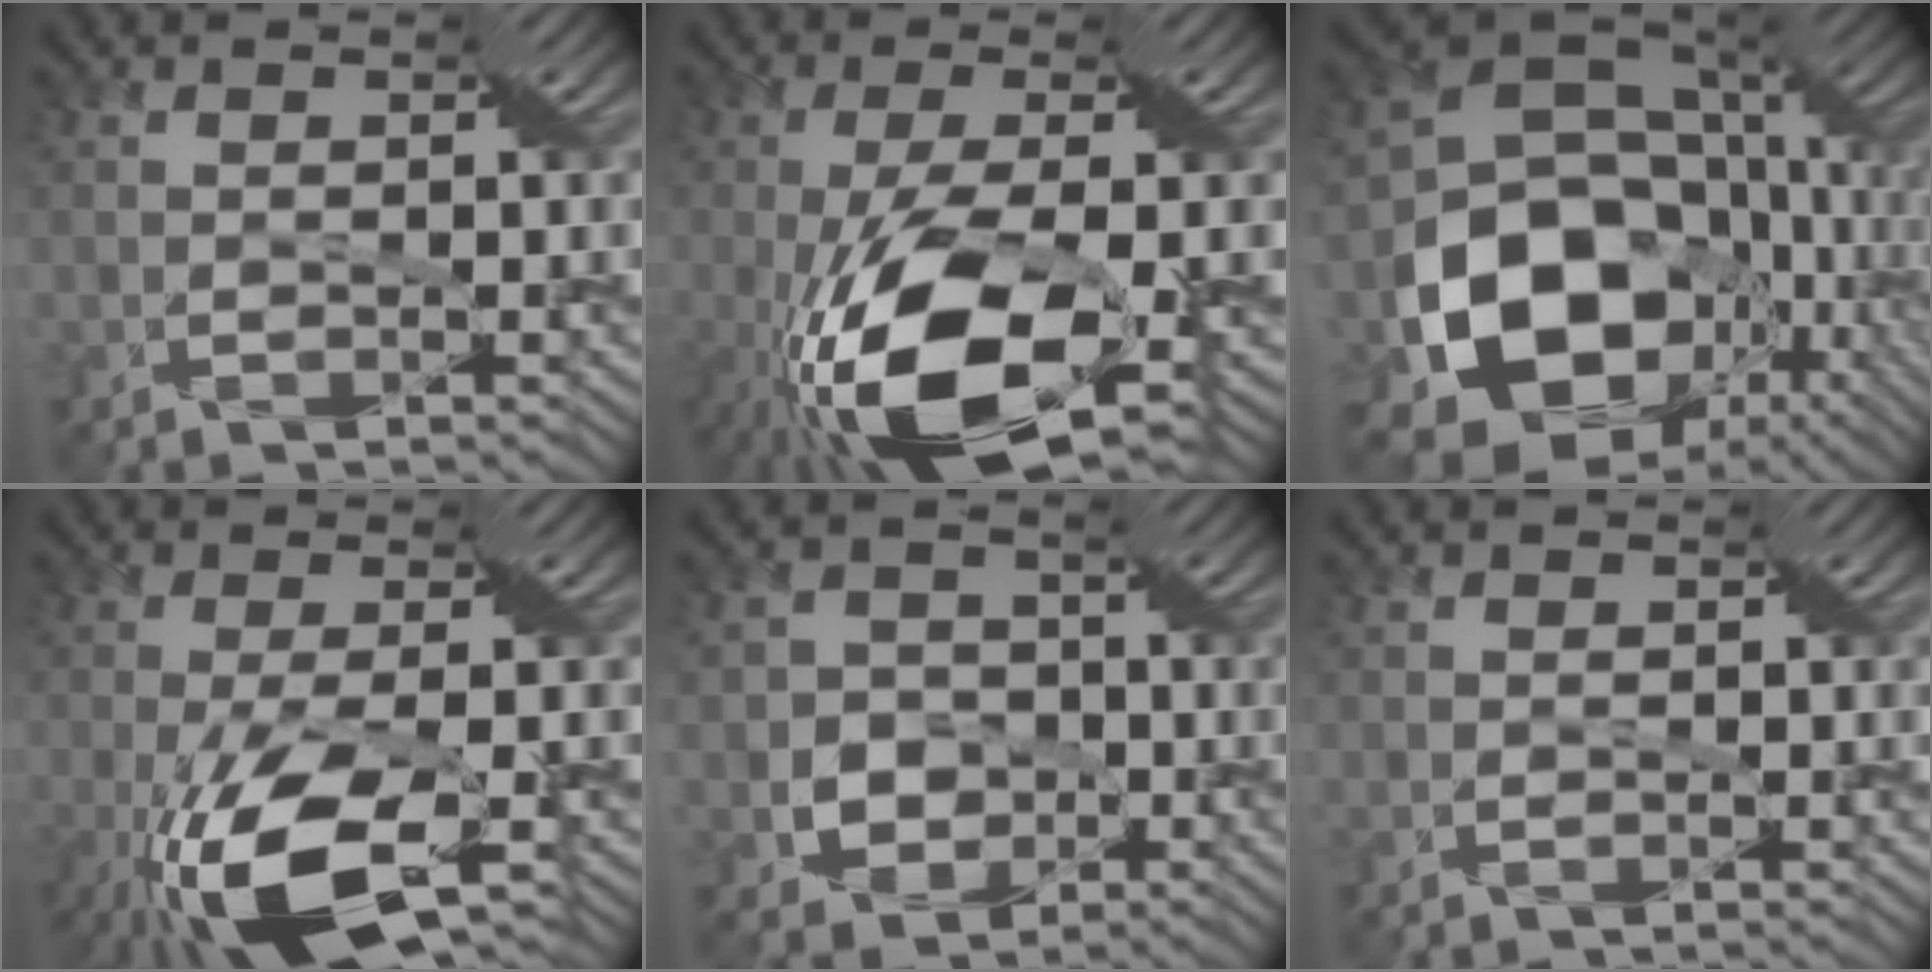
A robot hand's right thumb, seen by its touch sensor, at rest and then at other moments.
{"total": 14.9, "force": [-6.2, 5.3, 12.5], "torque": [-0.253, -0.023, -0.111]}
{"total": 17.6, "force": [-3.6, 13.3, 10.9], "torque": [-0.248, -0.038, -0.046]}
{"total": 12.1, "force": [-5.4, 4.0, 10.1], "torque": [-0.212, -0.033, -0.090]}
{"total": 5.0, "force": [-1.0, 4.5, 2.0], "torque": [-0.055, -0.011, -0.038]}
{"total": 0.8, "force": [-0.2, 0.7, 0.4], "torque": [-0.006, -0.002, -0.006]}